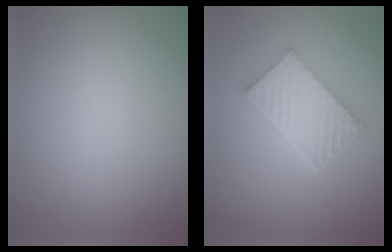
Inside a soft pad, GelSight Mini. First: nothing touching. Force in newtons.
{"total": 5.6, "press": 4.2, "slide": 3.7}